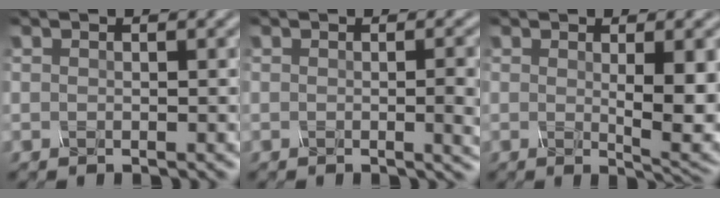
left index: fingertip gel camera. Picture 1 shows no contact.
{"total": 3.9, "force": [-0.2, 1.2, 3.7], "torque": [-0.035, -0.001, -0.001]}
{"total": 6.5, "force": [0.2, 1.5, 6.3], "torque": [-0.083, -0.008, 0.009]}